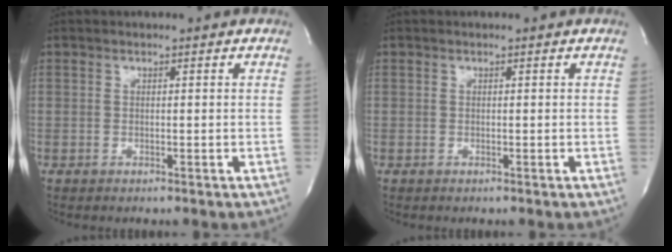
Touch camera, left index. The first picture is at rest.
{"total": 0.0}